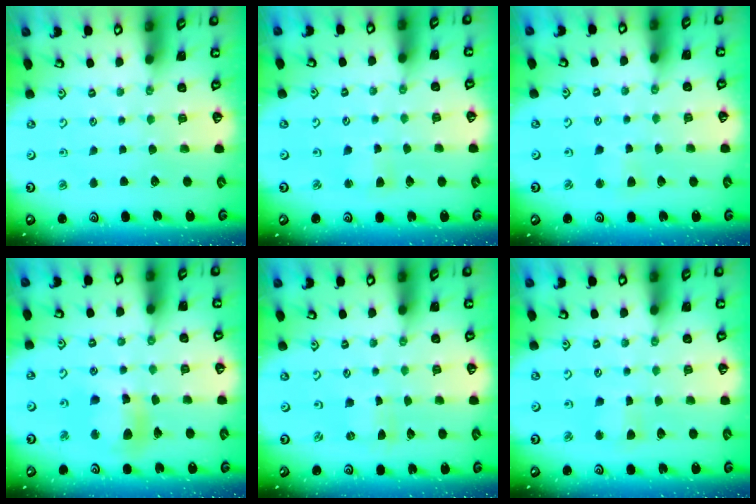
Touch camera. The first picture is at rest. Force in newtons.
{"total": 3.3, "press": 3.3, "slide": 0.4}
{"total": 2.7, "press": 2.7, "slide": 0.4}
{"total": 11.7, "press": 11.5, "slide": 1.8}
{"total": 0.0}
{"total": 3.9, "press": 3.8, "slide": 0.4}